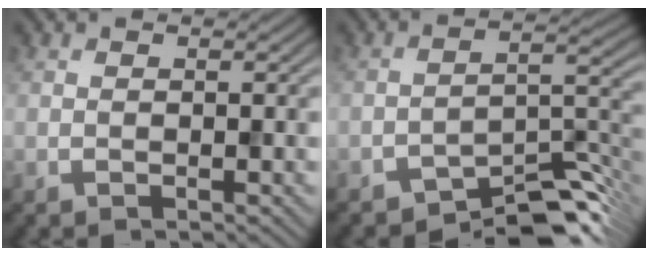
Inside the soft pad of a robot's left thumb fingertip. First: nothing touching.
{"total": 8.1, "force": [-6.7, 2.2, 3.9], "torque": [-0.042, 0.007, -0.119]}